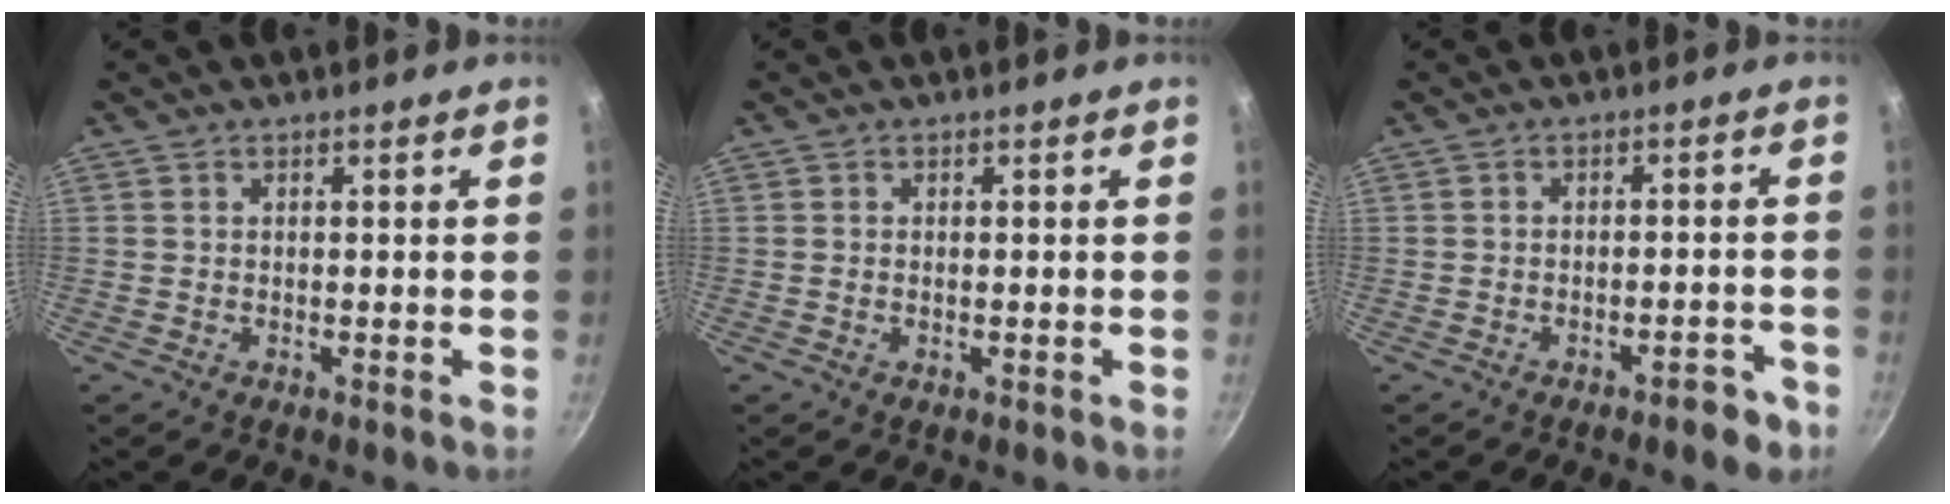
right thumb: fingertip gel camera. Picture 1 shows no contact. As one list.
[{"total": 0.7, "force": [-0.2, 0.3, 0.6], "torque": [-0.016, 0.001, -0.001]}, {"total": 3.9, "force": [-2.7, 1.4, 2.4], "torque": [-0.024, 0.025, -0.034]}]